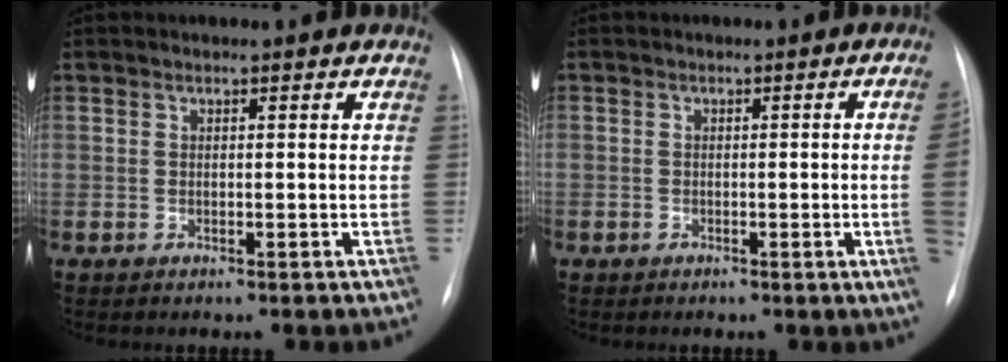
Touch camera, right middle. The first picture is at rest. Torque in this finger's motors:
{"motor_torque": [1.02, -1.12, -0.19, -0.21]}